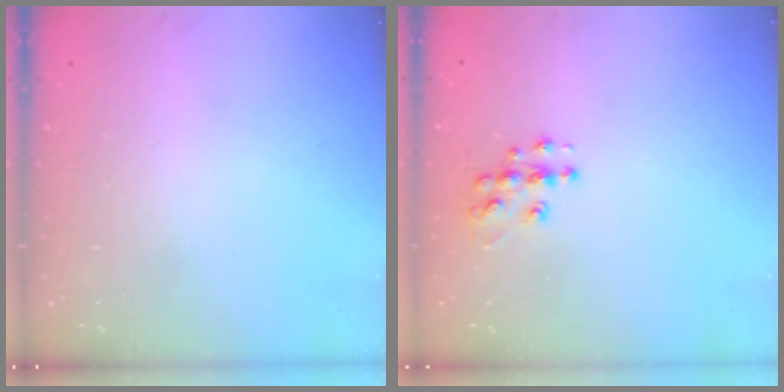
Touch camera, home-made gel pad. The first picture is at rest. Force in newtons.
{"total": 7.9, "press": 7.9, "slide": 0.3}